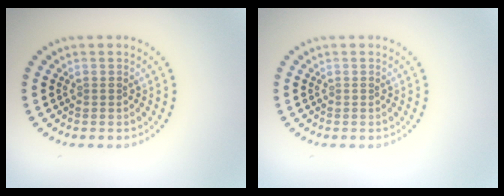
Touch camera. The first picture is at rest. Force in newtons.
{"total": 0.0}